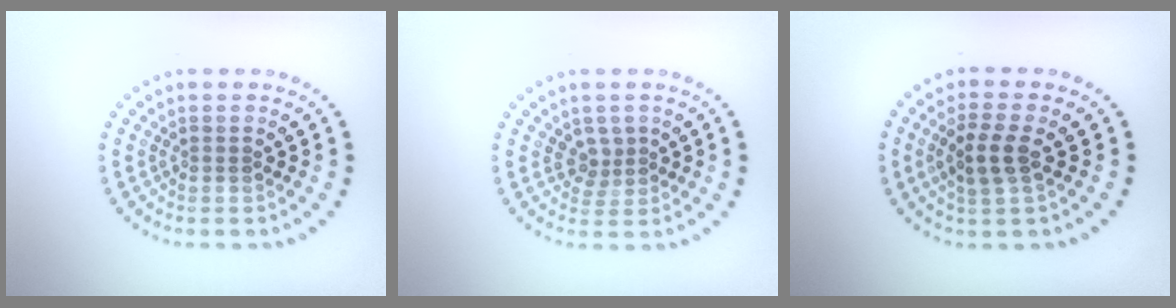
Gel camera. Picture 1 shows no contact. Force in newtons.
{"total": 1.8, "press": 1.2, "slide": 1.3}
{"total": 3.0, "press": 2.8, "slide": 1.0}